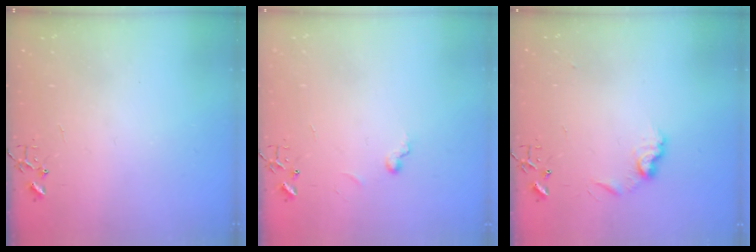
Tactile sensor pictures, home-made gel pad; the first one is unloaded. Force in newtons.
{"total": 5.6, "press": 5.6, "slide": 0.5}
{"total": 8.4, "press": 8.4, "slide": 0.3}